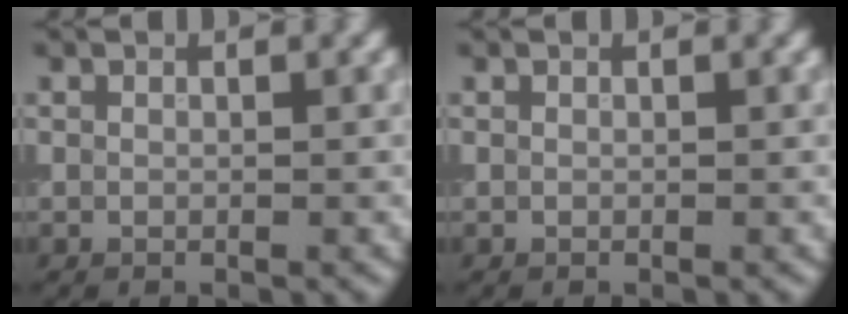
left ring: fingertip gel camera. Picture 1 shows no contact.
{"total": 0.0}